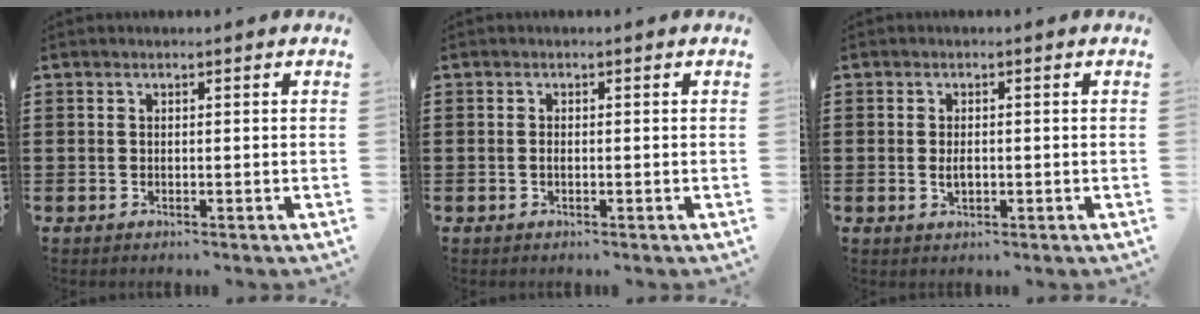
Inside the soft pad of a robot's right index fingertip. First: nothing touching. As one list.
[{"total": 0.6, "force": [-0.2, 0.3, 0.5], "torque": [-0.011, -0.001, -0.003]}, {"total": 1.7, "force": [-0.1, 1.0, 1.4], "torque": [-0.027, 0.005, -0.003]}]